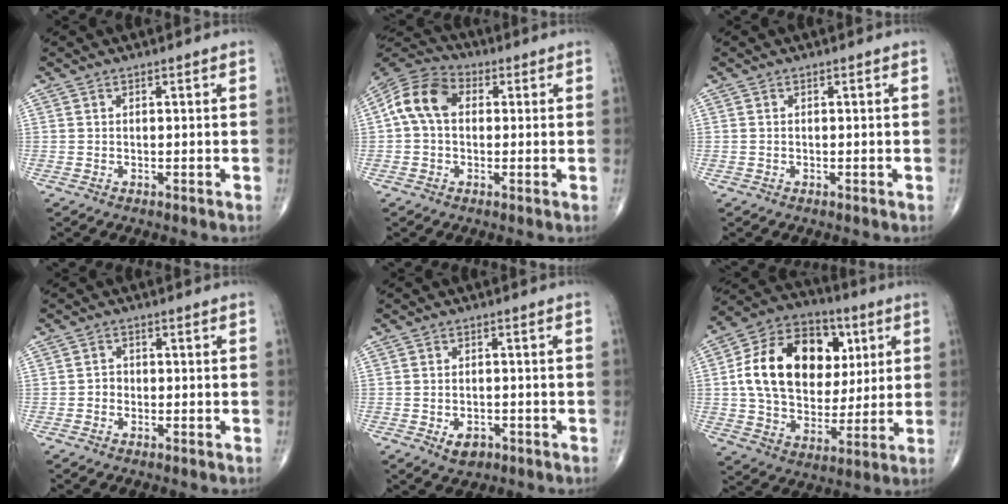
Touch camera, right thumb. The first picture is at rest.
{"total": 9.8, "force": [1.0, 7.0, 6.7], "torque": [-0.124, 0.030, 0.008]}
{"total": 0.0}
{"total": 1.5, "force": [-0.6, 1.3, 0.5], "torque": [0.002, 0.007, -0.015]}
{"total": 3.6, "force": [-1.6, 2.4, 2.2], "torque": [-0.027, 0.003, -0.020]}
{"total": 22.5, "force": [4.6, 16.0, 15.1], "torque": [-0.240, 0.009, 0.080]}